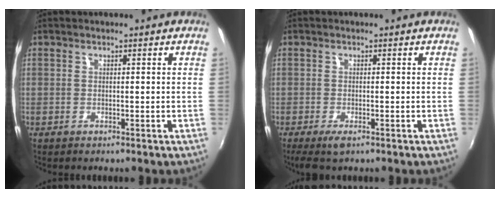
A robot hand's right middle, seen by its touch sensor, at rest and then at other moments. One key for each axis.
{"total": 3.8, "fx": -2.4, "fy": 1.1, "fz": 2.7, "tx": -0.057, "ty": -0.017, "tz": -0.040}